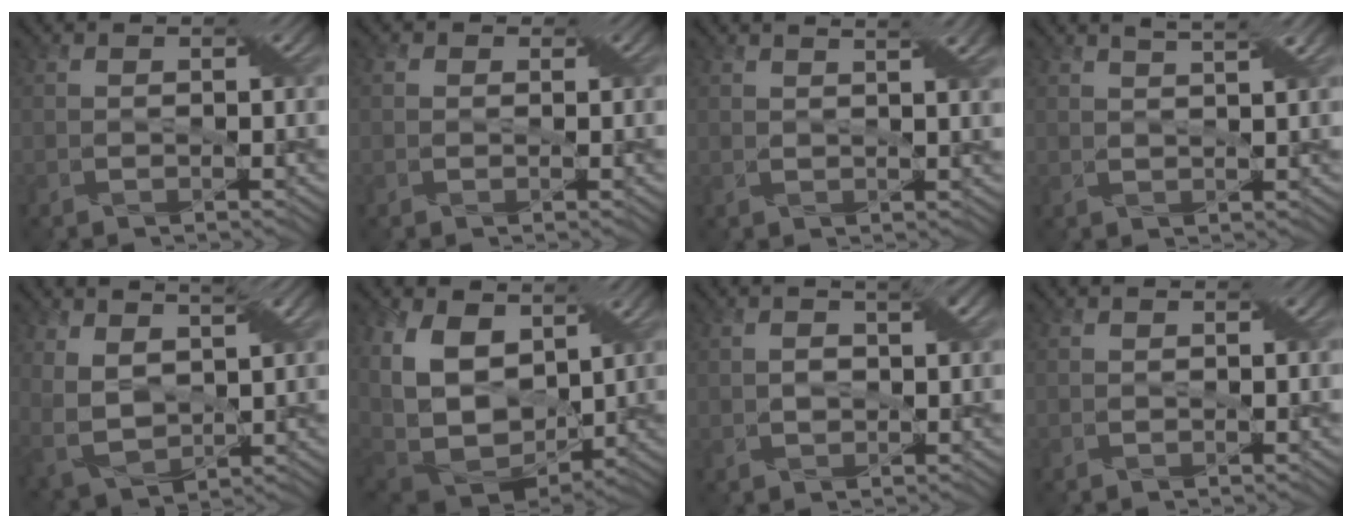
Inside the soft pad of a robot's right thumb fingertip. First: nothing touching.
{"total": 1.1, "force": [0.4, 1.1, 0.2], "torque": [-0.002, -0.001, -0.001]}
{"total": 4.4, "force": [2.8, 1.1, 3.2], "torque": [-0.042, 0.013, 0.025]}
{"total": 3.3, "force": [2.4, 0.5, 2.3], "torque": [-0.031, 0.005, 0.031]}
{"total": 6.8, "force": [3.4, 3.5, 4.7], "torque": [-0.128, -0.002, 0.068]}
{"total": 13.7, "force": [4.5, 8.9, 9.4], "torque": [-0.238, 0.004, 0.091]}
{"total": 2.9, "force": [0.7, 1.3, 2.5], "torque": [-0.049, 0.009, 0.012]}
{"total": 0.0}